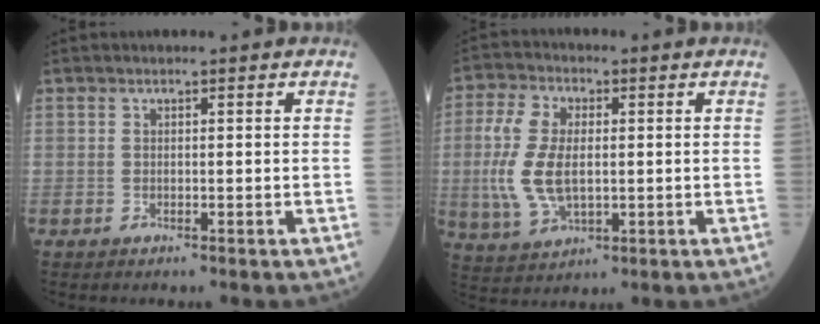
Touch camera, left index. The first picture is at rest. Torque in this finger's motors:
{"motor_torque": [1.31, -0.17, 0.39, 0.21]}